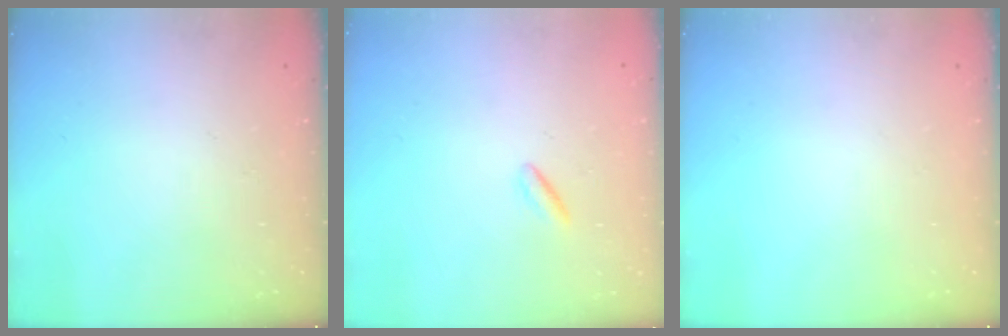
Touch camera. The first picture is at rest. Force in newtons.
{"total": 0.8, "press": 0.5, "slide": 0.6}
{"total": 0.0}